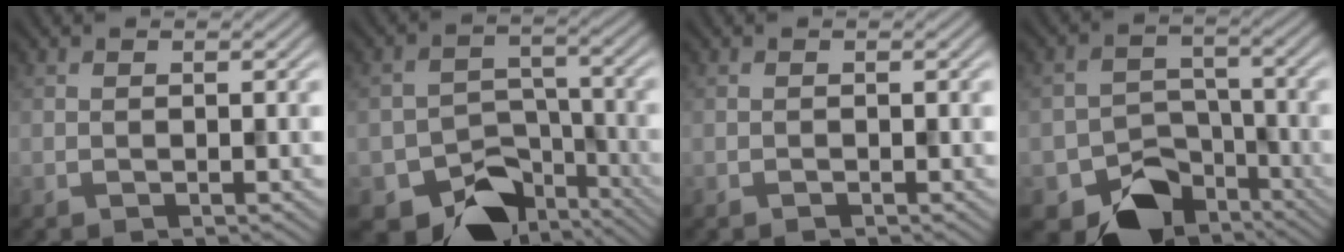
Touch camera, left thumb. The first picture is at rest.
{"total": 10.9, "force": [-7.4, 6.6, 4.7], "torque": [-0.071, -0.025, -0.114]}
{"total": 0.0}
{"total": 10.1, "force": [-6.4, 6.5, 4.2], "torque": [-0.064, -0.022, -0.107]}